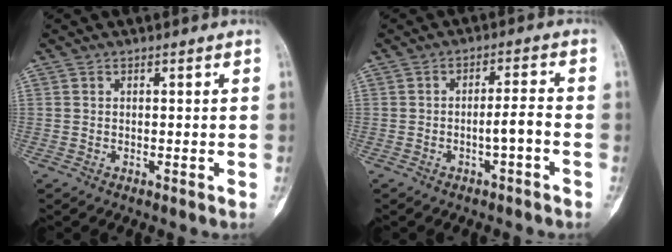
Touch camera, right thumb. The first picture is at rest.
{"total": 3.8, "force": [-1.5, 0.6, 3.5], "torque": [-0.059, 0.022, -0.025]}